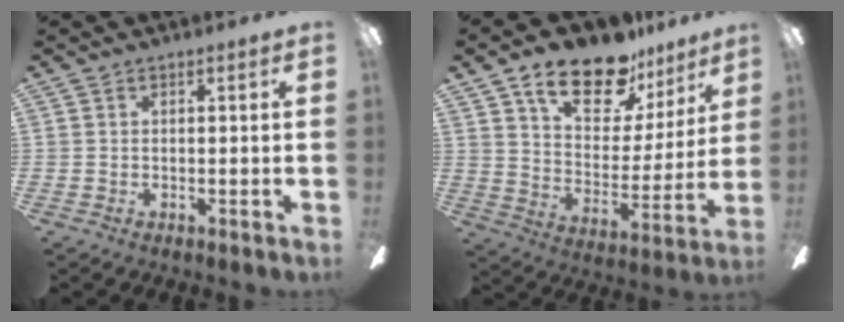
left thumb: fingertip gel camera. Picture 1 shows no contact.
{"total": 18.1, "force": [13.1, 8.1, 9.4], "torque": [-0.148, -0.076, 0.225]}